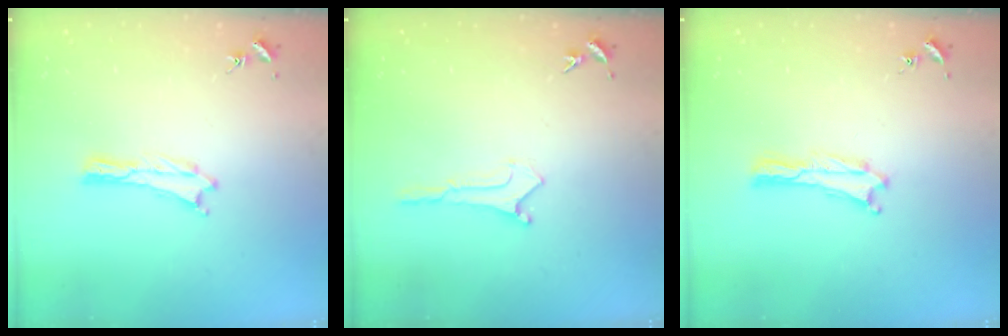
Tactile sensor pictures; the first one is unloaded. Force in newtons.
{"total": 0.0}
{"total": 0.0}